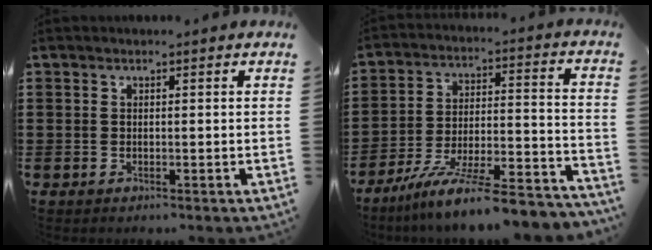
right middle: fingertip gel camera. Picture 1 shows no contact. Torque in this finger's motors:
{"motor_torque": [1.34, -0.79, 0.66, 0.21]}